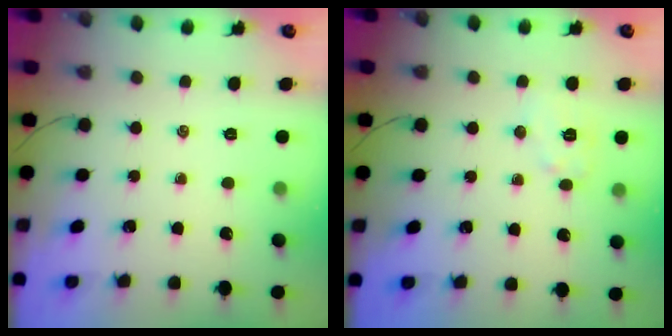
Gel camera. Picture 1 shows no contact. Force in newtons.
{"total": 6.2, "press": 6.2, "slide": 0.5}